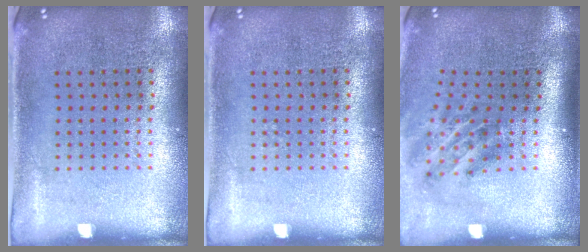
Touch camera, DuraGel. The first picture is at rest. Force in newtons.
{"total": 0.0}
{"total": 1.9, "press": 1.2, "slide": 1.5}